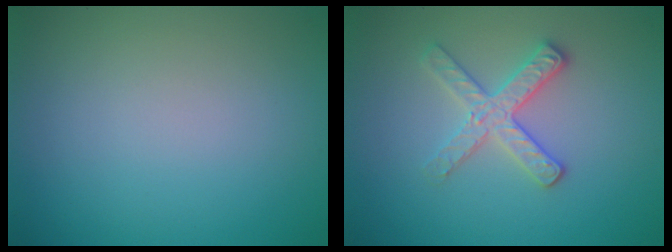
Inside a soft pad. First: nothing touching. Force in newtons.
{"total": 2.9, "press": 2.8, "slide": 0.8}